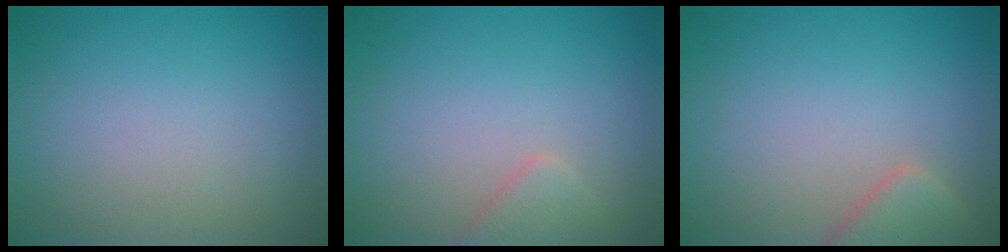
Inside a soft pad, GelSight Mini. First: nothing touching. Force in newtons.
{"total": 1.7, "press": 1.7, "slide": 0.1}
{"total": 3.0, "press": 3.0, "slide": 0.3}